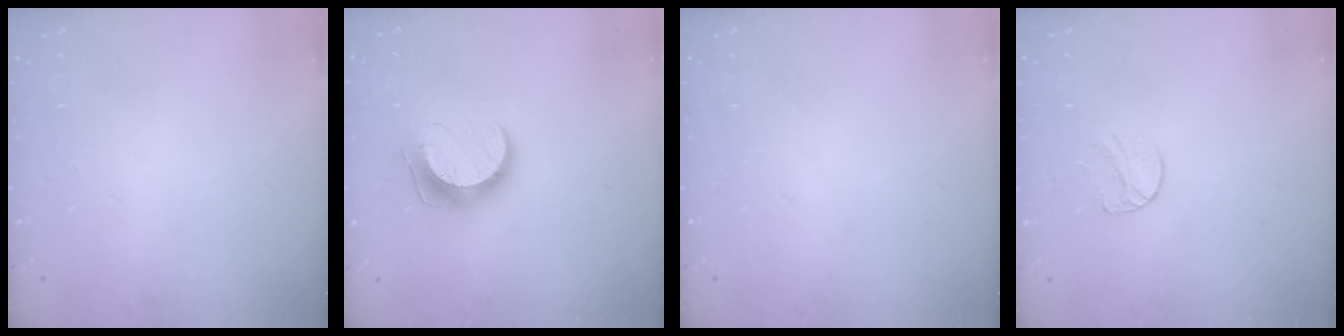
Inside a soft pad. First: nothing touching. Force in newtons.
{"total": 9.8, "press": 9.8, "slide": 0.6}
{"total": 0.0}
{"total": 6.9, "press": 6.8, "slide": 0.6}